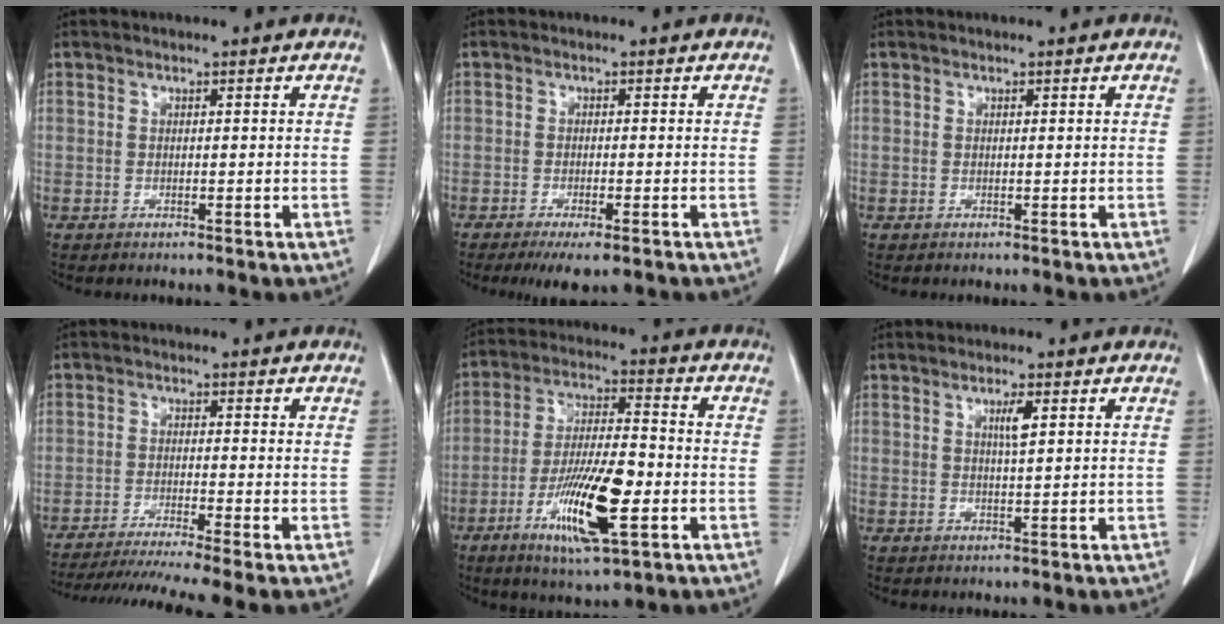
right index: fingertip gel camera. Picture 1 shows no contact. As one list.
[{"total": 5.1, "force": [-3.5, 0.8, 3.6], "torque": [-0.049, -0.012, -0.050]}, {"total": 0.0}, {"total": 12.0, "force": [-9.8, -1.0, 6.8], "torque": [-0.103, -0.022, -0.156]}, {"total": 14.0, "force": [-4.7, 2.5, 13.0], "torque": [-0.245, -0.013, -0.079]}, {"total": 2.5, "force": [0.9, 0.2, 2.3], "torque": [-0.041, -0.002, 0.016]}]